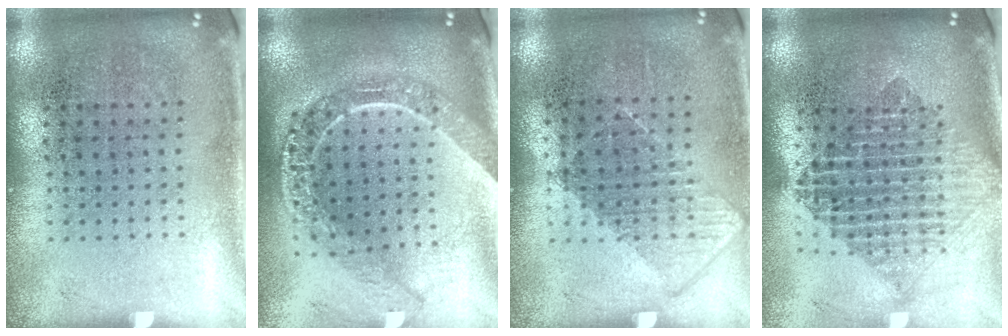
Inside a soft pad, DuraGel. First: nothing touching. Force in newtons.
{"total": 2.1, "press": 1.9, "slide": 1.0}
{"total": 0.9, "press": 0.7, "slide": 0.4}
{"total": 2.0, "press": 1.7, "slide": 1.1}